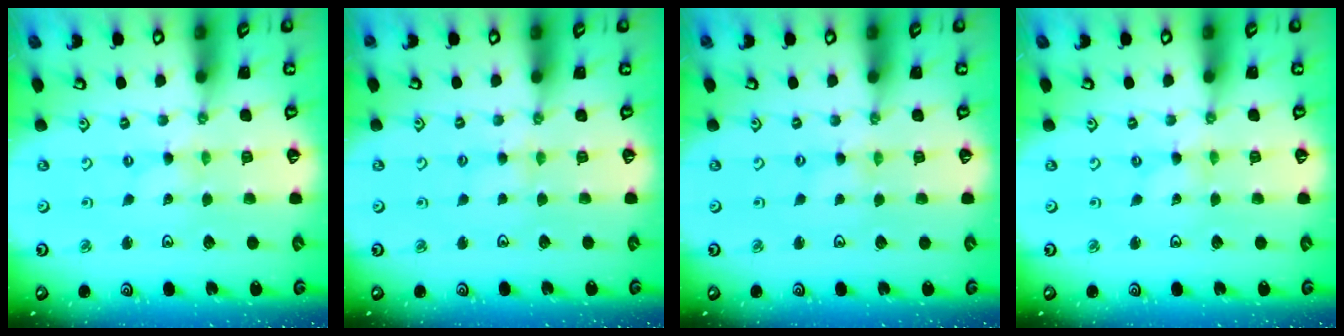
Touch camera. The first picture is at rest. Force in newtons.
{"total": 3.7, "press": 3.7, "slide": 0.5}
{"total": 0.0}
{"total": 0.0}